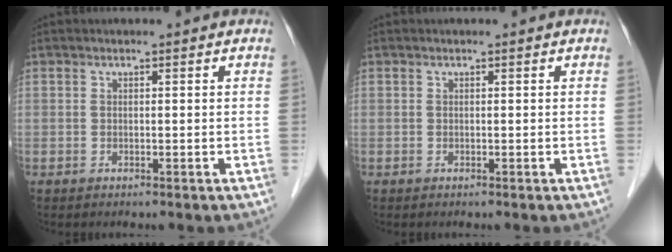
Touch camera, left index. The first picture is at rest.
{"total": 0.0}